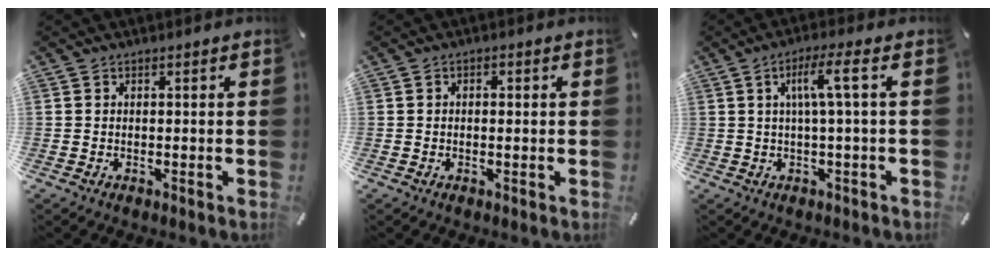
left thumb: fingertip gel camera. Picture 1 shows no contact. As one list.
[{"total": 1.1, "force": [-0.2, 0.7, 0.8], "torque": [-0.016, 0.004, -0.005]}, {"total": 7.0, "force": [1.4, 0.4, 6.9], "torque": [-0.136, 0.004, 0.016]}]